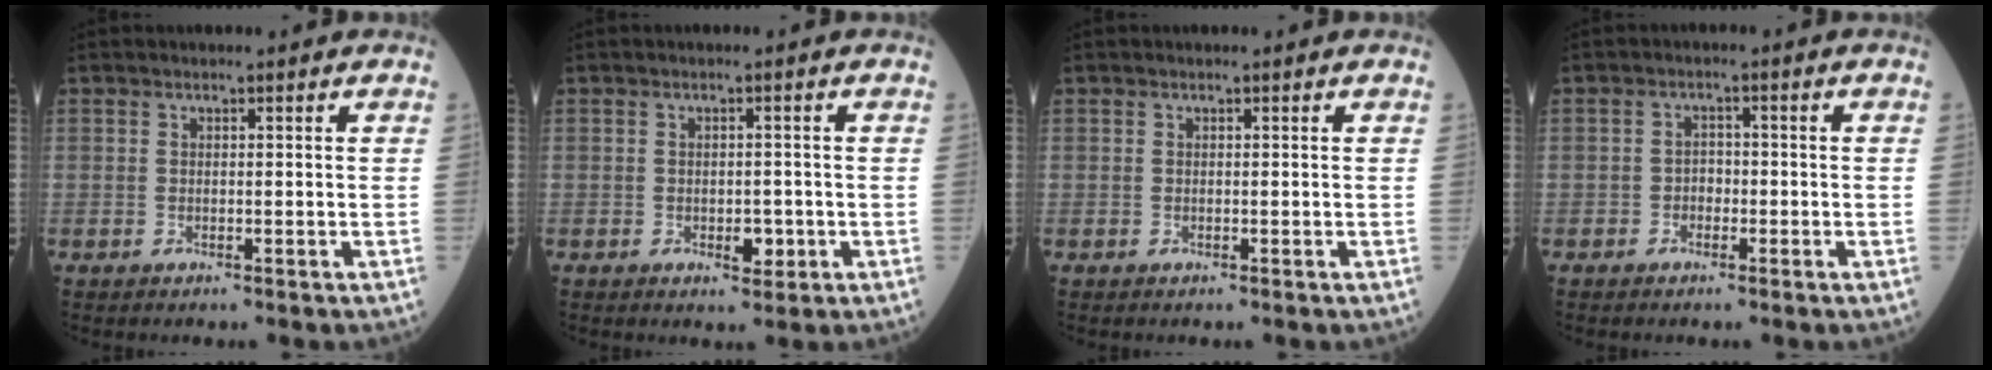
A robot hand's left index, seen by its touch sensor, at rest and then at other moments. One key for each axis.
{"total": 2.5, "fx": -0.7, "fy": 1.3, "fz": 2.0, "tx": -0.028, "ty": 0.001, "tz": -0.004}
{"total": 0.0}
{"total": 1.8, "fx": -0.7, "fy": 1.3, "fz": 0.9, "tx": -0.010, "ty": 0.005, "tz": -0.014}